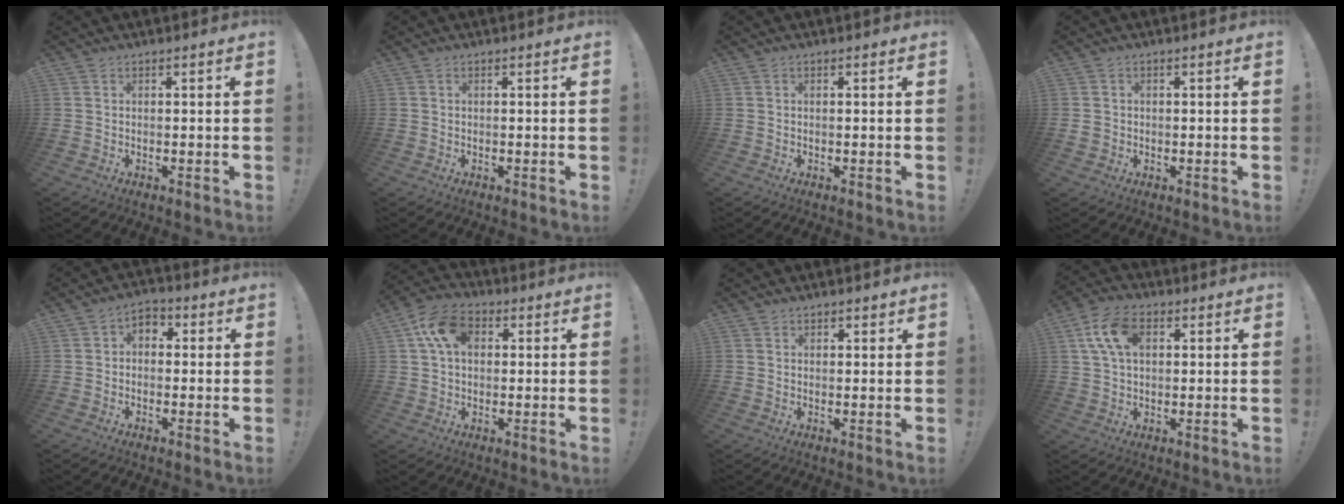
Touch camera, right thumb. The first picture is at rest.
{"total": 0.0}
{"total": 0.0}
{"total": 1.6, "force": [-0.3, 1.5, 0.5], "torque": [-0.007, 0.002, -0.004]}
{"total": 3.6, "force": [-0.6, 2.8, 2.2], "torque": [-0.030, 0.007, -0.012]}
{"total": 11.7, "force": [3.3, 7.8, 8.1], "torque": [-0.138, 0.007, 0.064]}
{"total": 1.2, "force": [1.0, 0.7, 0.3], "torque": [0.006, -0.007, 0.016]}
{"total": 11.8, "force": [3.3, 7.3, 8.7], "torque": [-0.160, 0.008, 0.065]}